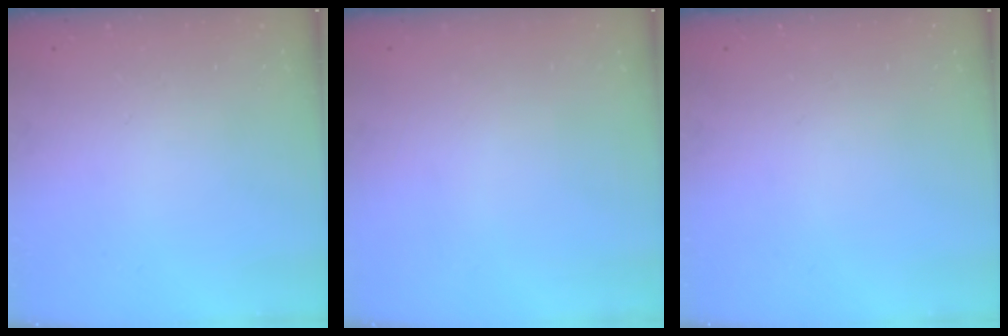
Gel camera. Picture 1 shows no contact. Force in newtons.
{"total": 0.0}
{"total": 0.0}